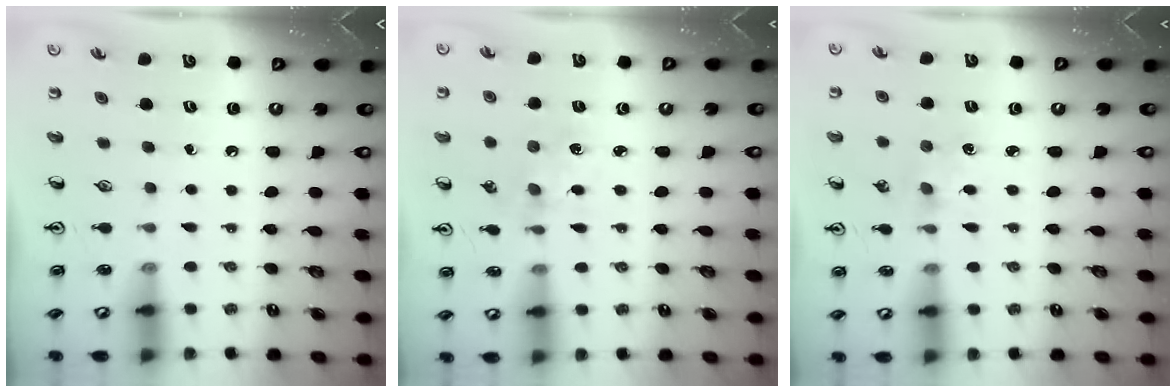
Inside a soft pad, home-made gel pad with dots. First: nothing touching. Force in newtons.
{"total": 1.4, "press": 1.4, "slide": 0.2}
{"total": 1.3, "press": 1.3, "slide": 0.2}